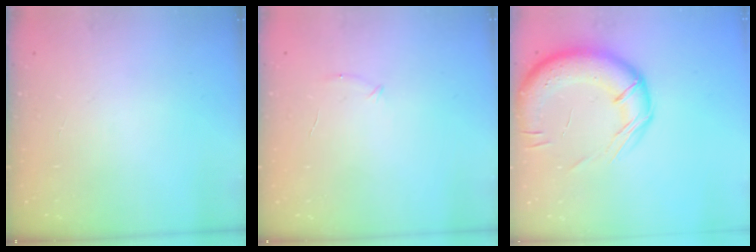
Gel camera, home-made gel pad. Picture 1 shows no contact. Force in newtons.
{"total": 4.7, "press": 4.5, "slide": 1.3}
{"total": 18.4, "press": 18.0, "slide": 3.7}